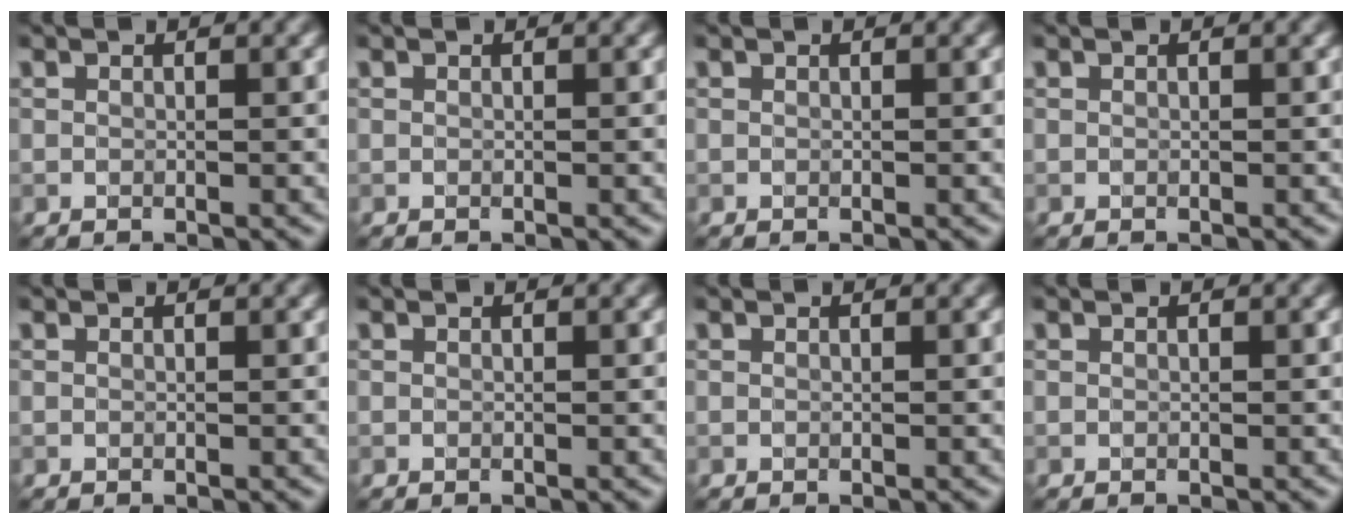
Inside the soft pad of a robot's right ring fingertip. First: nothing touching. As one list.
[{"total": 0.0}, {"total": 0.0}, {"total": 0.0}, {"total": 0.0}, {"total": 0.0}, {"total": 0.0}, {"total": 0.0}]